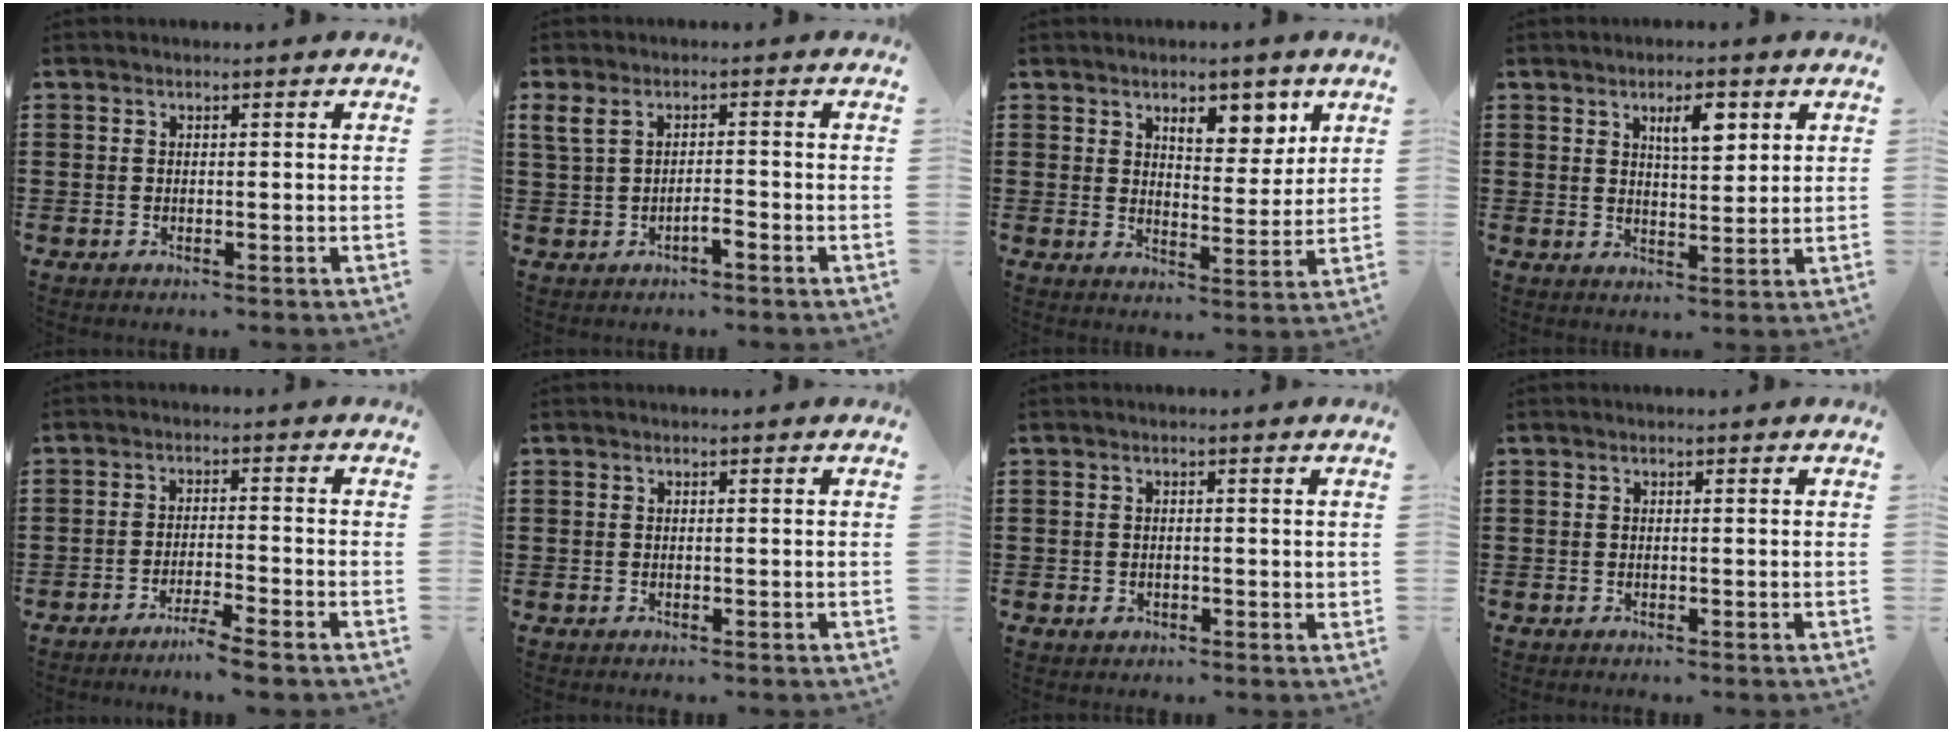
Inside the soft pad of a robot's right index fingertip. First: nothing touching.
{"total": 3.0, "force": [-0.9, 1.3, 2.5], "torque": [-0.056, 0.004, -0.021]}
{"total": 6.5, "force": [4.2, 3.3, 3.7], "torque": [-0.047, -0.012, 0.067]}
{"total": 4.7, "force": [2.3, 1.7, 3.7], "torque": [-0.054, 0.000, 0.033]}
{"total": 3.5, "force": [-3.0, -0.6, 1.5], "torque": [-0.033, -0.005, -0.061]}
{"total": 0.0}
{"total": 1.1, "force": [-0.2, 1.0, 0.5], "torque": [-0.011, 0.004, -0.004]}
{"total": 0.0}